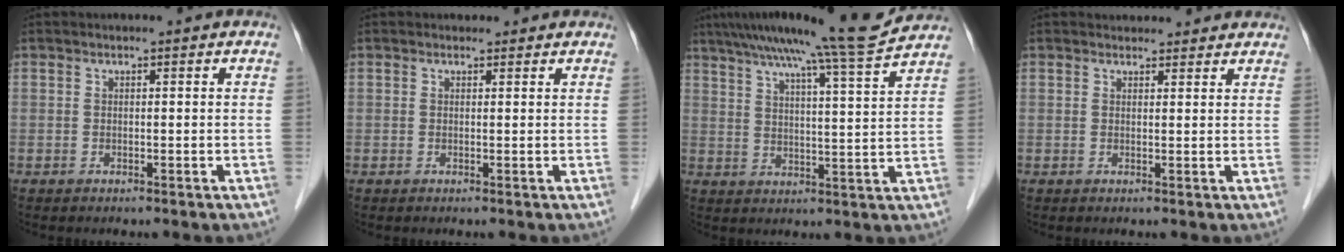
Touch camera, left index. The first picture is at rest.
{"total": 1.1, "force": [0.9, 0.6, 0.0], "torque": [-0.003, 0.002, 0.008]}
{"total": 14.8, "force": [12.7, -1.8, 7.4], "torque": [-0.121, -0.013, 0.176]}
{"total": 5.2, "force": [4.8, 1.8, 0.9], "torque": [-0.002, 0.016, 0.052]}